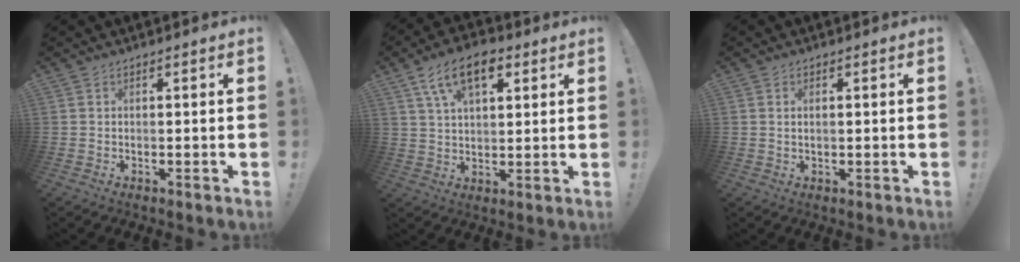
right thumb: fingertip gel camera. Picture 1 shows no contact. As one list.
[{"total": 12.1, "force": [5.9, 6.2, 8.5], "torque": [-0.141, -0.004, 0.108]}, {"total": 1.3, "force": [0.4, 0.3, 1.2], "torque": [-0.023, 0.002, 0.007]}]